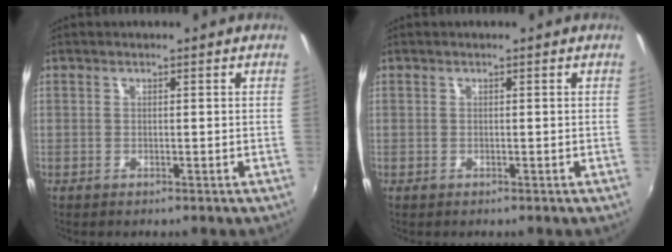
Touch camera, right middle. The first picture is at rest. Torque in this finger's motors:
{"motor_torque": [0.22, -0.22, 0.10, 0.01]}